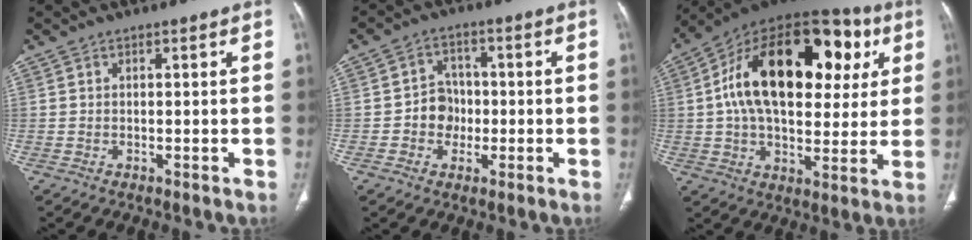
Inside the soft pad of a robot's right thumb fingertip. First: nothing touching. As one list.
[{"total": 5.6, "force": [-1.0, 5.1, 2.2], "torque": [-0.005, 0.016, -0.024]}, {"total": 29.2, "force": [6.9, 16.5, 23.1], "torque": [-0.356, 0.033, 0.104]}]